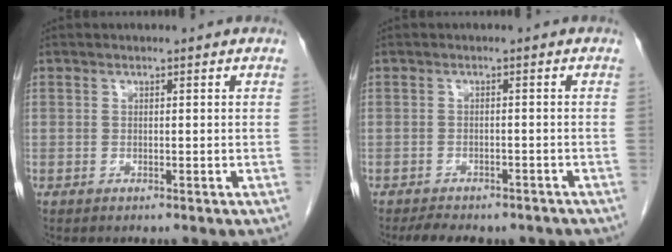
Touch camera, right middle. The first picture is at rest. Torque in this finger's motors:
{"motor_torque": [0.57, -0.43, 0.12, 0.06]}